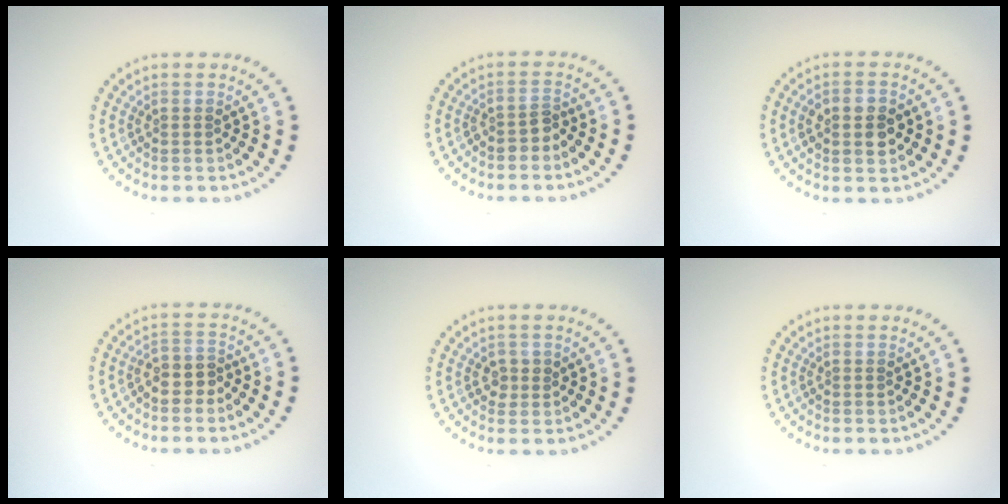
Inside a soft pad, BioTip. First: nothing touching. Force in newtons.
{"total": 1.3, "press": 1.0, "slide": 0.8}
{"total": 3.8, "press": 3.8, "slide": 0.2}
{"total": 1.7, "press": 1.5, "slide": 0.8}
{"total": 1.3, "press": 1.2, "slide": 0.3}
{"total": 0.0}